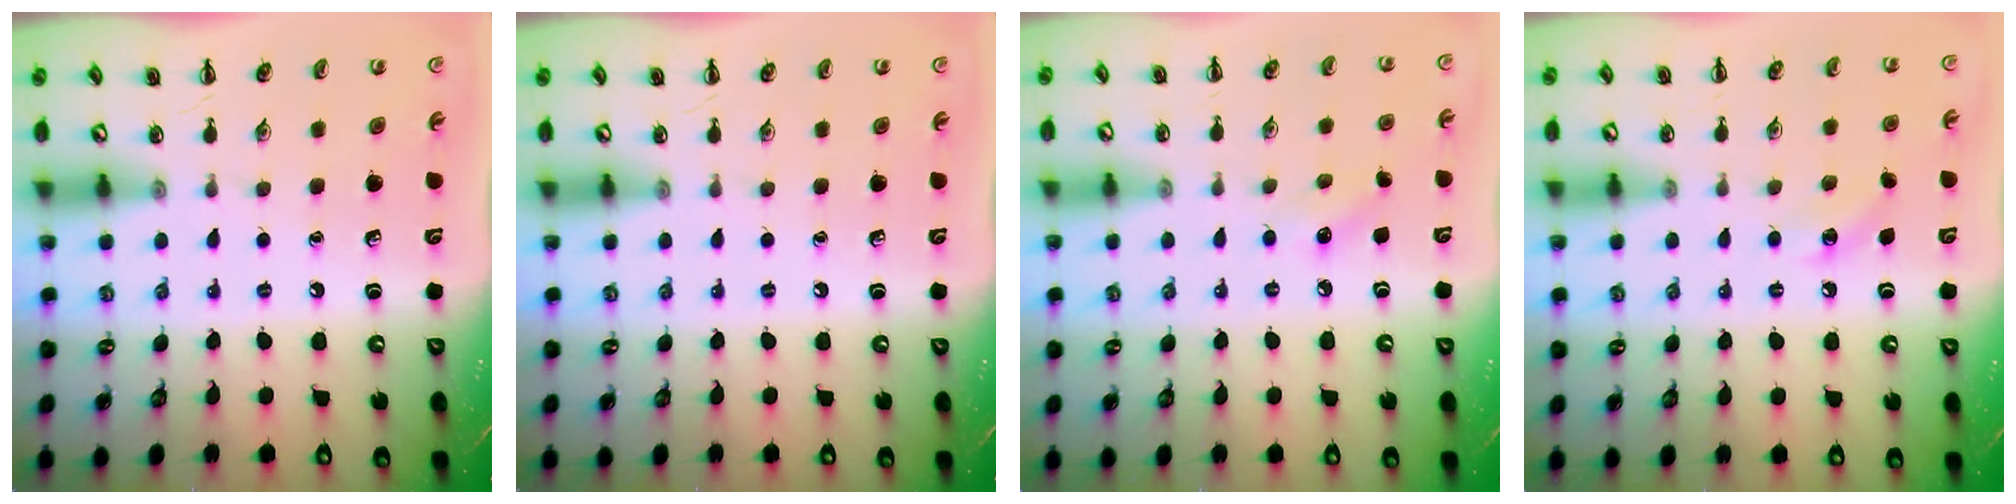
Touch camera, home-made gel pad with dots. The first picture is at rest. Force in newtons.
{"total": 0.0}
{"total": 6.2, "press": 6.0, "slide": 1.7}
{"total": 6.2, "press": 6.1, "slide": 1.3}